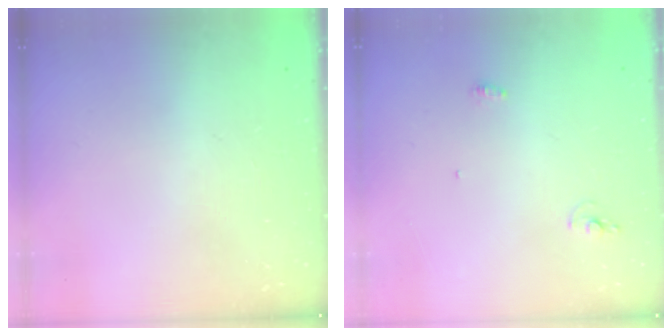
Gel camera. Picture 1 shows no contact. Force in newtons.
{"total": 7.7, "press": 4.3, "slide": 6.3}